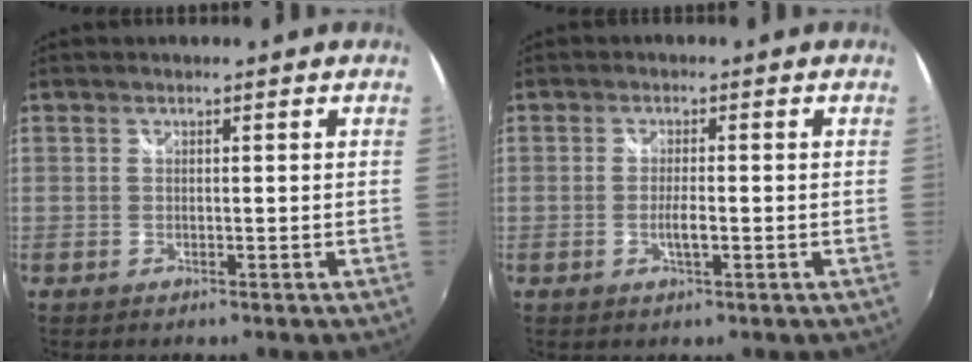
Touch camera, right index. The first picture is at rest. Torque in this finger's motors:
{"motor_torque": [0.74, -0.11, 0.32, 0.07]}